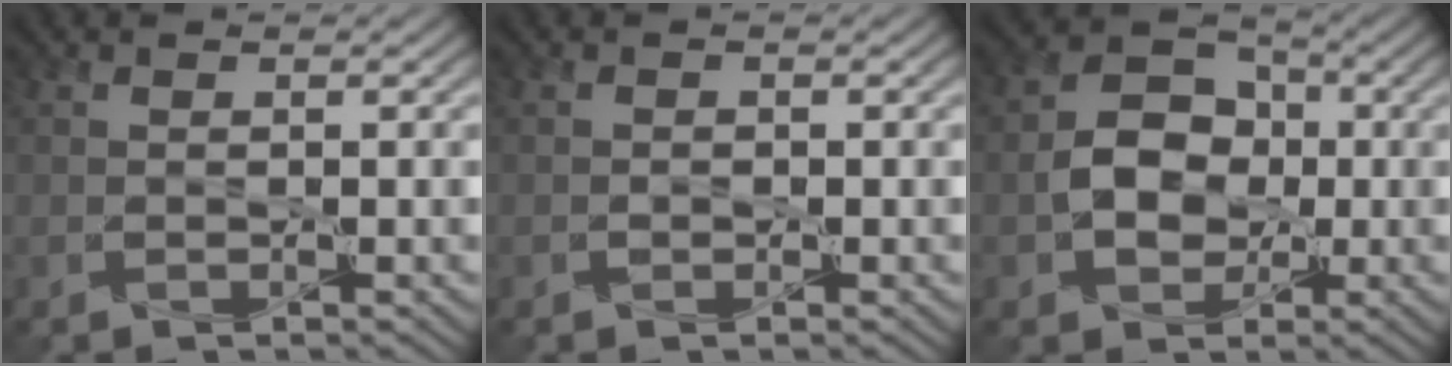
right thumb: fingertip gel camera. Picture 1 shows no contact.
{"total": 0.5, "force": [-0.2, 0.4, 0.2], "torque": [-0.003, -0.002, -0.004]}
{"total": 6.6, "force": [-0.9, 5.2, 3.9], "torque": [-0.074, 0.005, -0.025]}